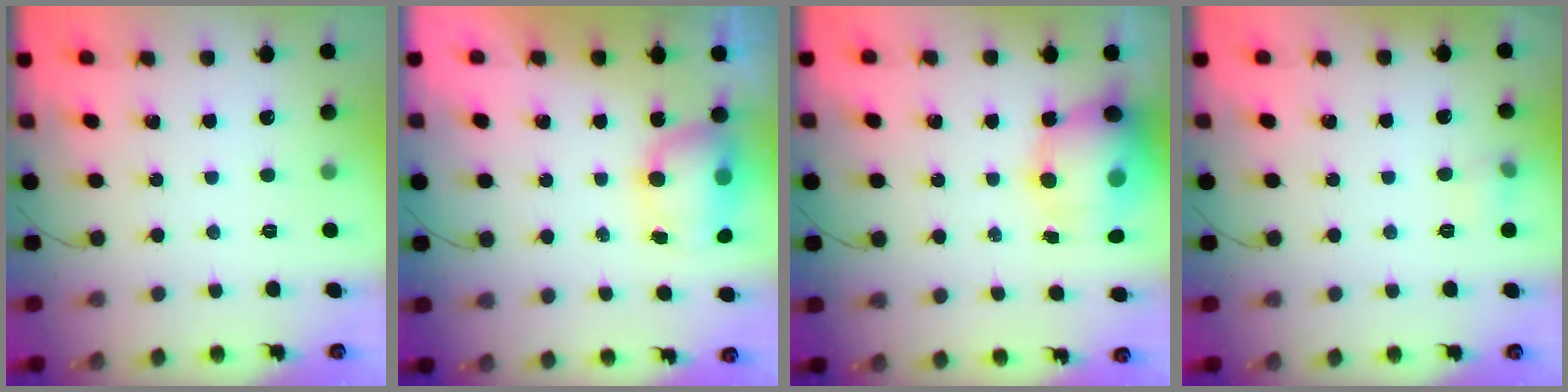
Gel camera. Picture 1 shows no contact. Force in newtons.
{"total": 11.7, "press": 8.8, "slide": 7.7}
{"total": 13.4, "press": 12.9, "slide": 3.5}
{"total": 4.8, "press": 4.6, "slide": 1.4}